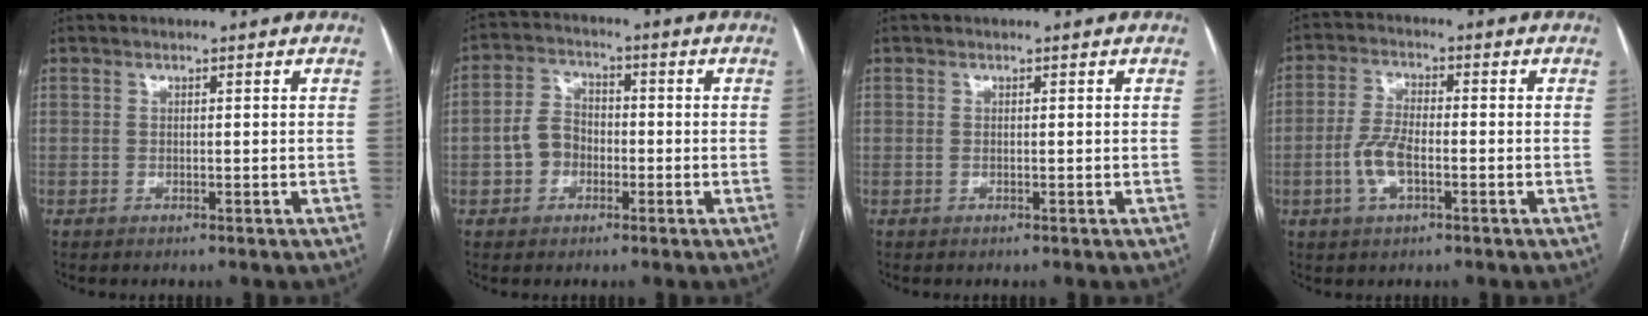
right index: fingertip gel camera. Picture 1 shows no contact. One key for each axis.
{"total": 5.6, "fx": -1.5, "fy": 4.6, "fz": 3.0, "tx": -0.067, "ty": 0.024, "tz": -0.026}
{"total": 0.0}
{"total": 5.9, "fx": -1.9, "fy": 2.2, "fz": 5.1, "tx": -0.114, "ty": 0.005, "tz": -0.036}